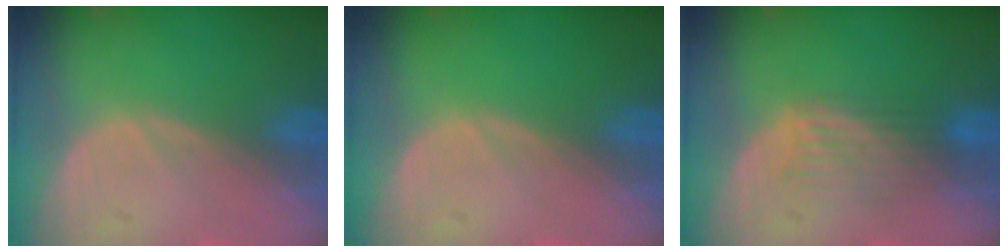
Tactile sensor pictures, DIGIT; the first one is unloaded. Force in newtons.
{"total": 0.0}
{"total": 4.4, "press": 3.7, "slide": 2.3}